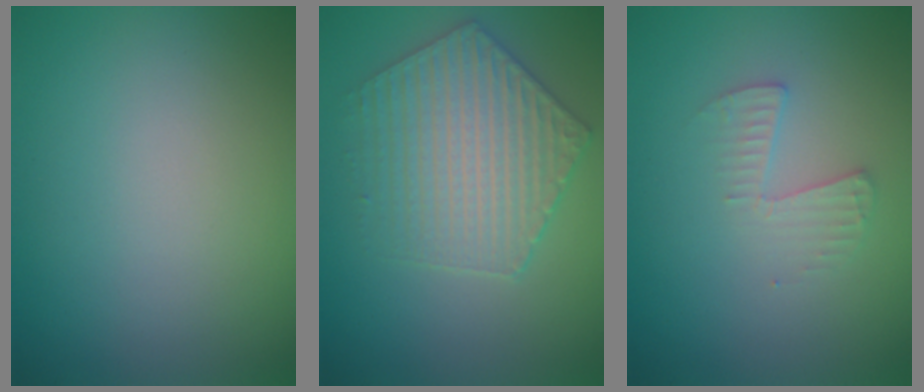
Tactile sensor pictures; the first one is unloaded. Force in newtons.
{"total": 4.5, "press": 4.1, "slide": 2.0}
{"total": 1.6, "press": 1.6, "slide": 0.1}